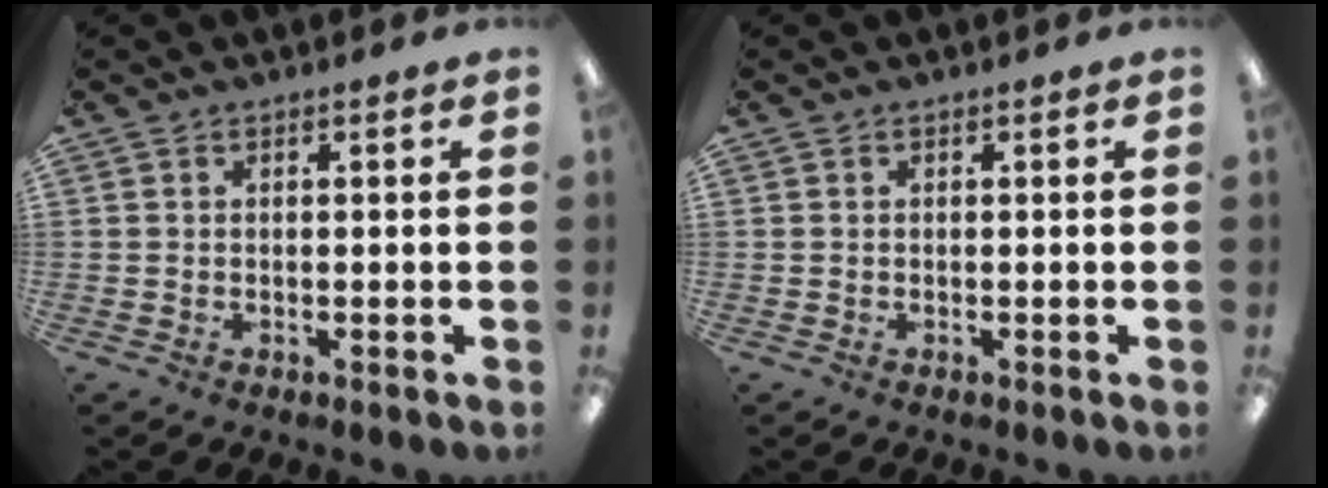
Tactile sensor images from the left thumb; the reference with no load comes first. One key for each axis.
{"total": 0.0}